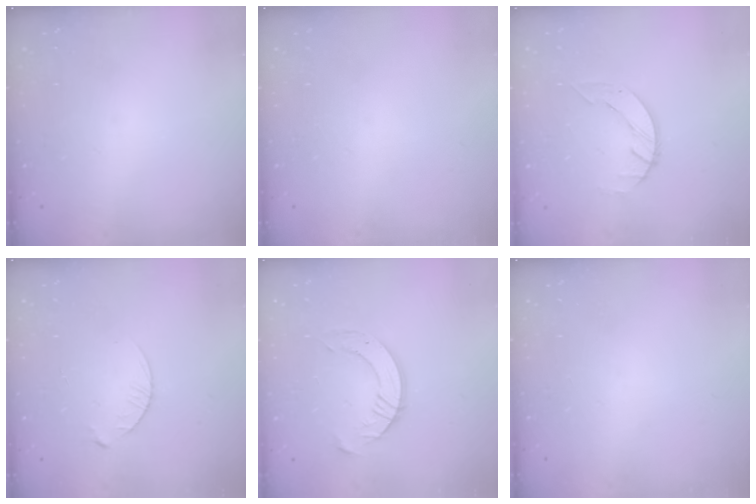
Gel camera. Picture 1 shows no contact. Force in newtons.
{"total": 0.0}
{"total": 3.3, "press": 3.2, "slide": 0.4}
{"total": 3.7, "press": 3.7, "slide": 0.4}
{"total": 9.2, "press": 9.2, "slide": 0.7}
{"total": 0.0}